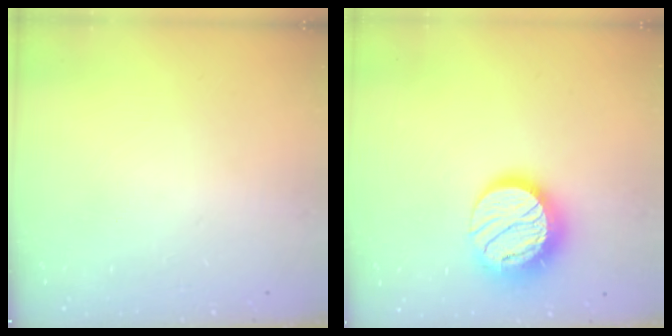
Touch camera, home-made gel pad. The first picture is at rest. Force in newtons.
{"total": 16.6, "press": 16.5, "slide": 1.1}